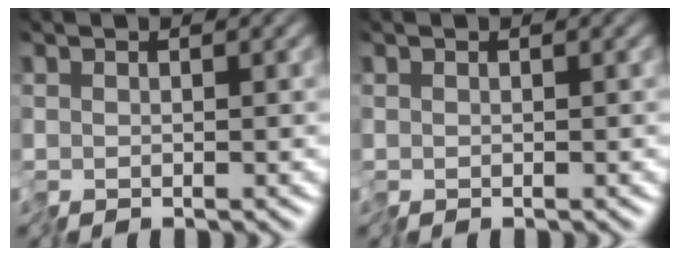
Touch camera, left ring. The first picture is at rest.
{"total": 0.0}